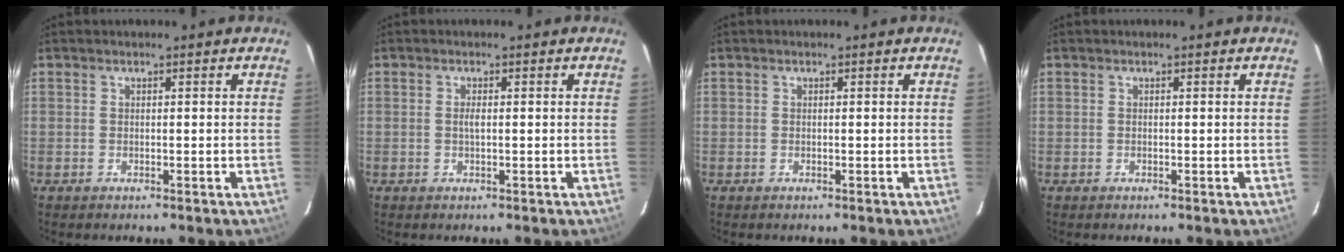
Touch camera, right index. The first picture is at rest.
{"total": 1.2, "force": [0.1, 0.1, 1.2], "torque": [-0.024, 0.000, 0.000]}
{"total": 0.0}
{"total": 0.0}